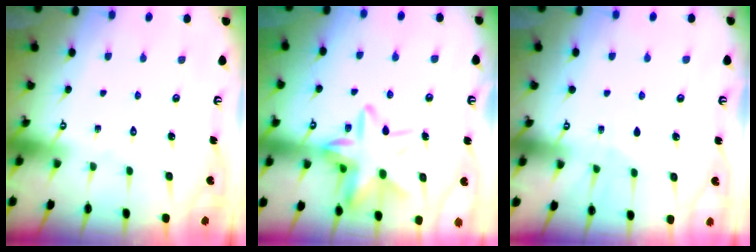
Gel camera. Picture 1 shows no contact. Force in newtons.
{"total": 15.9, "press": 15.8, "slide": 1.6}
{"total": 4.9, "press": 4.9, "slide": 0.4}